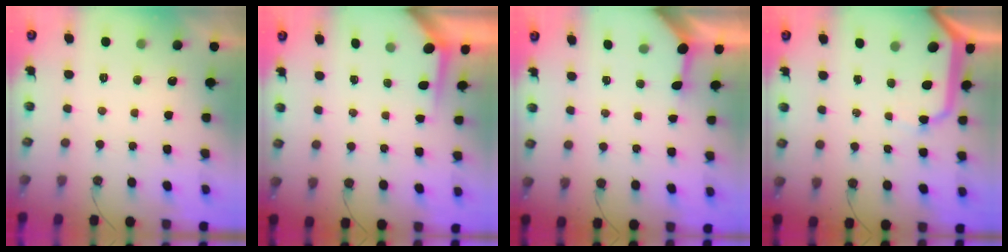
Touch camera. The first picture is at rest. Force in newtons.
{"total": 3.7, "press": 3.7, "slide": 0.3}
{"total": 3.3, "press": 3.3, "slide": 0.3}
{"total": 10.0, "press": 9.9, "slide": 1.2}